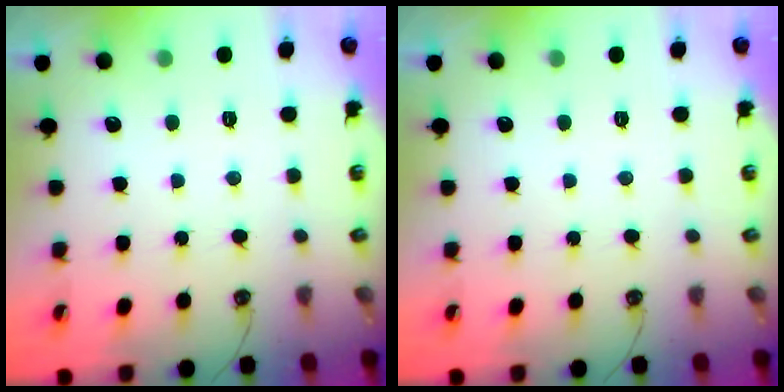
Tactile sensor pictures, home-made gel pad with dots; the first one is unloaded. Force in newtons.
{"total": 0.0}